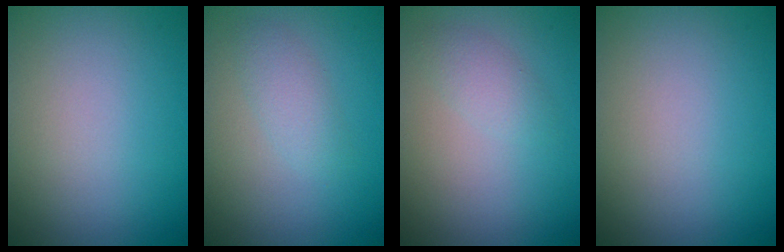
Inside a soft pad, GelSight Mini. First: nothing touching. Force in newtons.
{"total": 1.8, "press": 1.8, "slide": 0.1}
{"total": 1.5, "press": 1.5, "slide": 0.1}
{"total": 0.0}